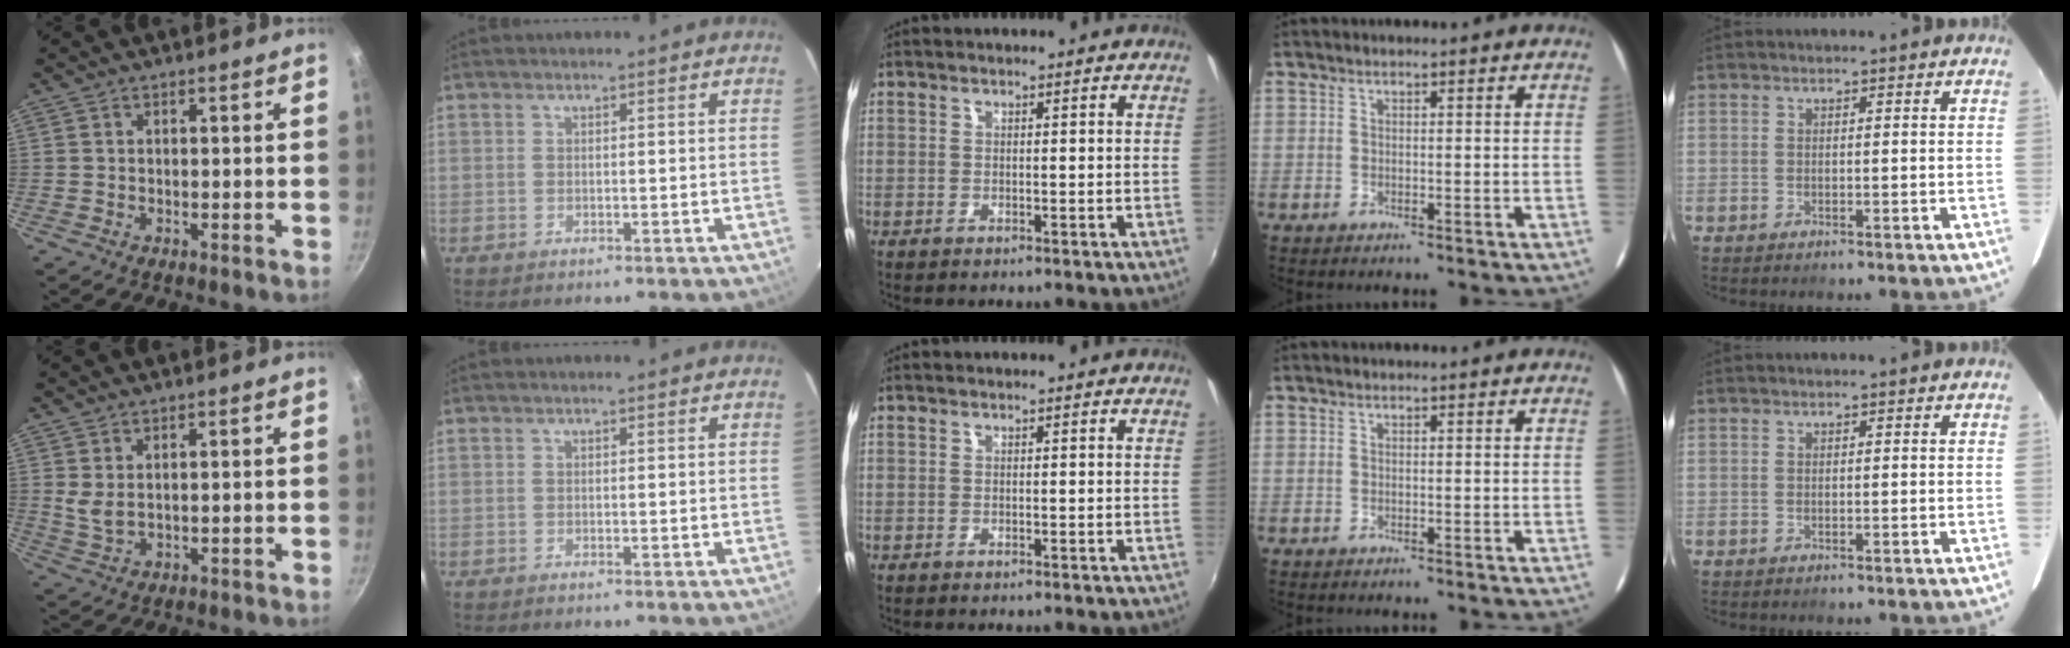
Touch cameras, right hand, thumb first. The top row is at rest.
{"thumb": {"total": 3.0, "force": [1.1, 1.5, 2.4], "torque": [-0.044, -0.011, 0.027]}}